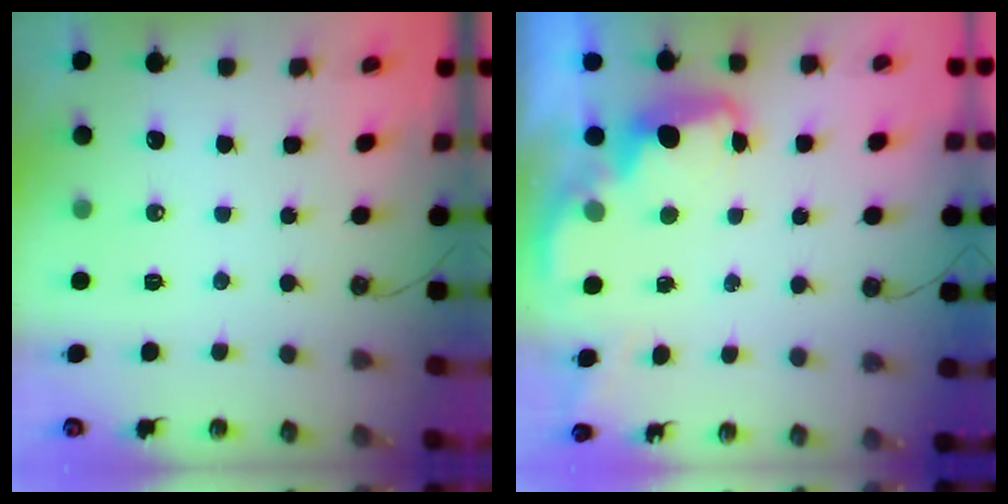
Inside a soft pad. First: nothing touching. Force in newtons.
{"total": 2.1, "press": 2.1, "slide": 0.6}